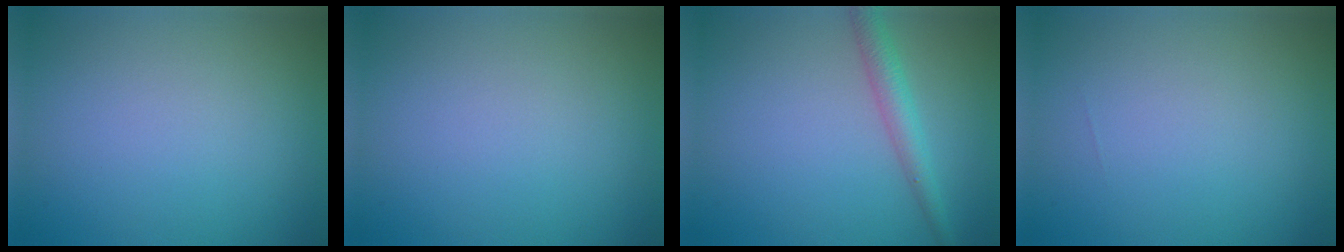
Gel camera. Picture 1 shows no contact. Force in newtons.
{"total": 0.0}
{"total": 2.6, "press": 2.6, "slide": 0.1}
{"total": 0.0}